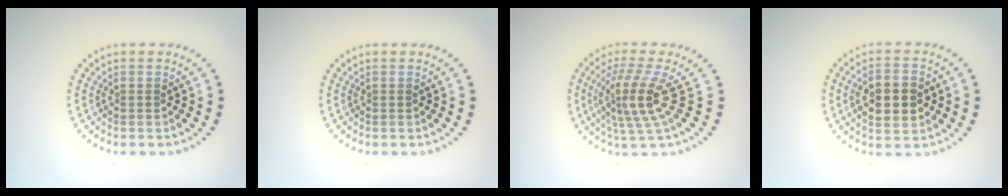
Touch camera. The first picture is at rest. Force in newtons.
{"total": 0.0}
{"total": 4.3, "press": 3.1, "slide": 3.0}
{"total": 5.2, "press": 5.2, "slide": 0.2}